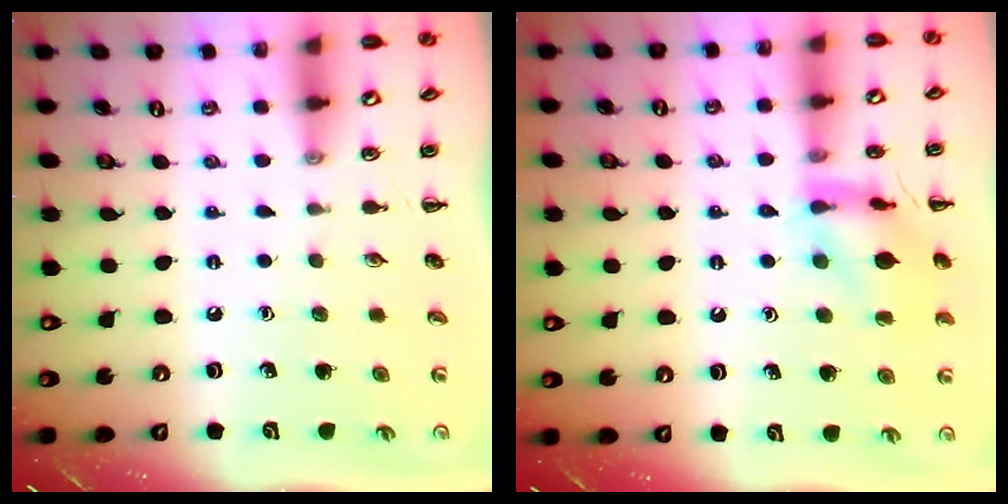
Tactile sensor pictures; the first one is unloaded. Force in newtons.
{"total": 12.6, "press": 12.6, "slide": 1.3}